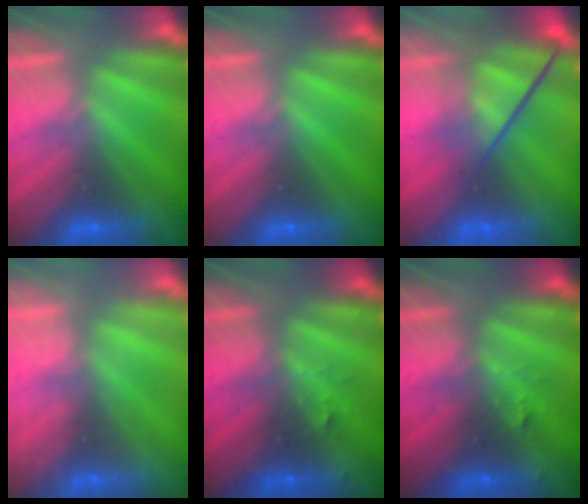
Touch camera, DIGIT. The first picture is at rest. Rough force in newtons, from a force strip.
{"total": 0.0}
{"total": 4.4}
{"total": 2.0}
{"total": 2.9}
{"total": 2.9}